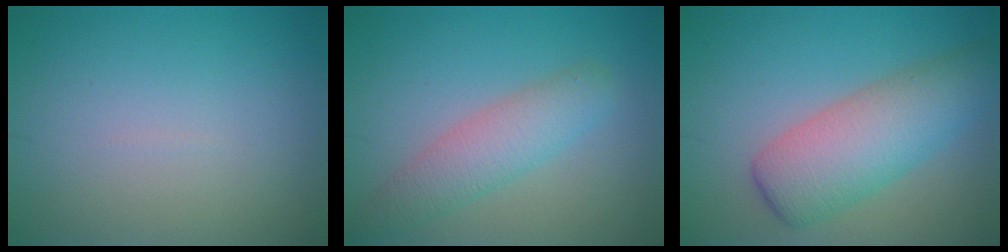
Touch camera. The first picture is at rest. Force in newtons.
{"total": 3.7, "press": 3.7, "slide": 0.2}
{"total": 6.3, "press": 6.3, "slide": 0.2}